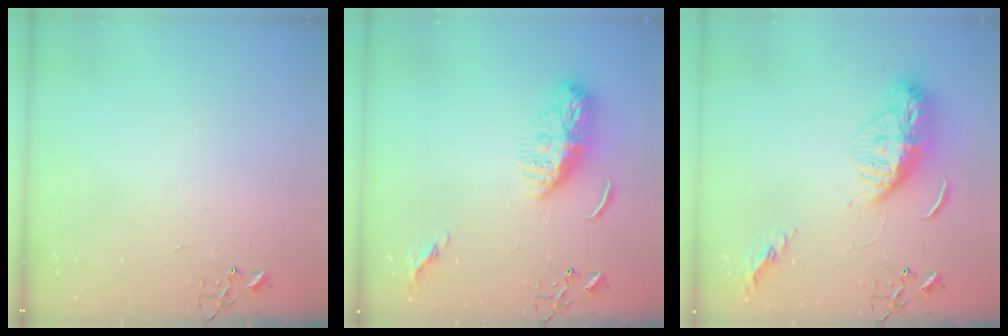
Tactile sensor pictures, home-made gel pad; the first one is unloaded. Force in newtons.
{"total": 10.0, "press": 10.0, "slide": 1.0}
{"total": 11.5, "press": 11.4, "slide": 1.2}